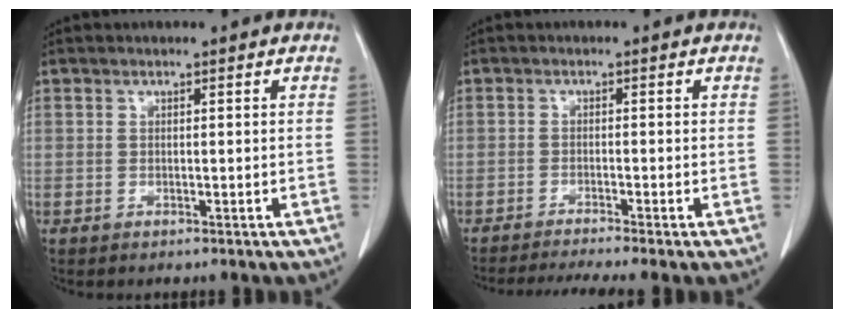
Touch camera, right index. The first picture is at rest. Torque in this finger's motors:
{"motor_torque": [1.08, -1.05, 0.33, 0.09]}